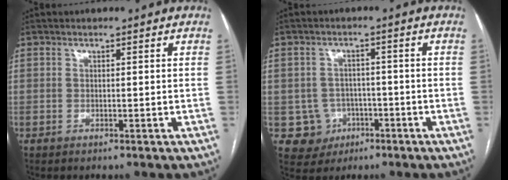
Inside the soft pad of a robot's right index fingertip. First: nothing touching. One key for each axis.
{"total": 5.4, "fx": -1.4, "fy": 5.2, "fz": 0.4, "tx": 0.001, "ty": 0.011, "tz": -0.011}